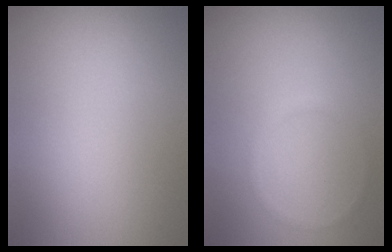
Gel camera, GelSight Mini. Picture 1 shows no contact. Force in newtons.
{"total": 0.8, "press": 0.8, "slide": 0.1}